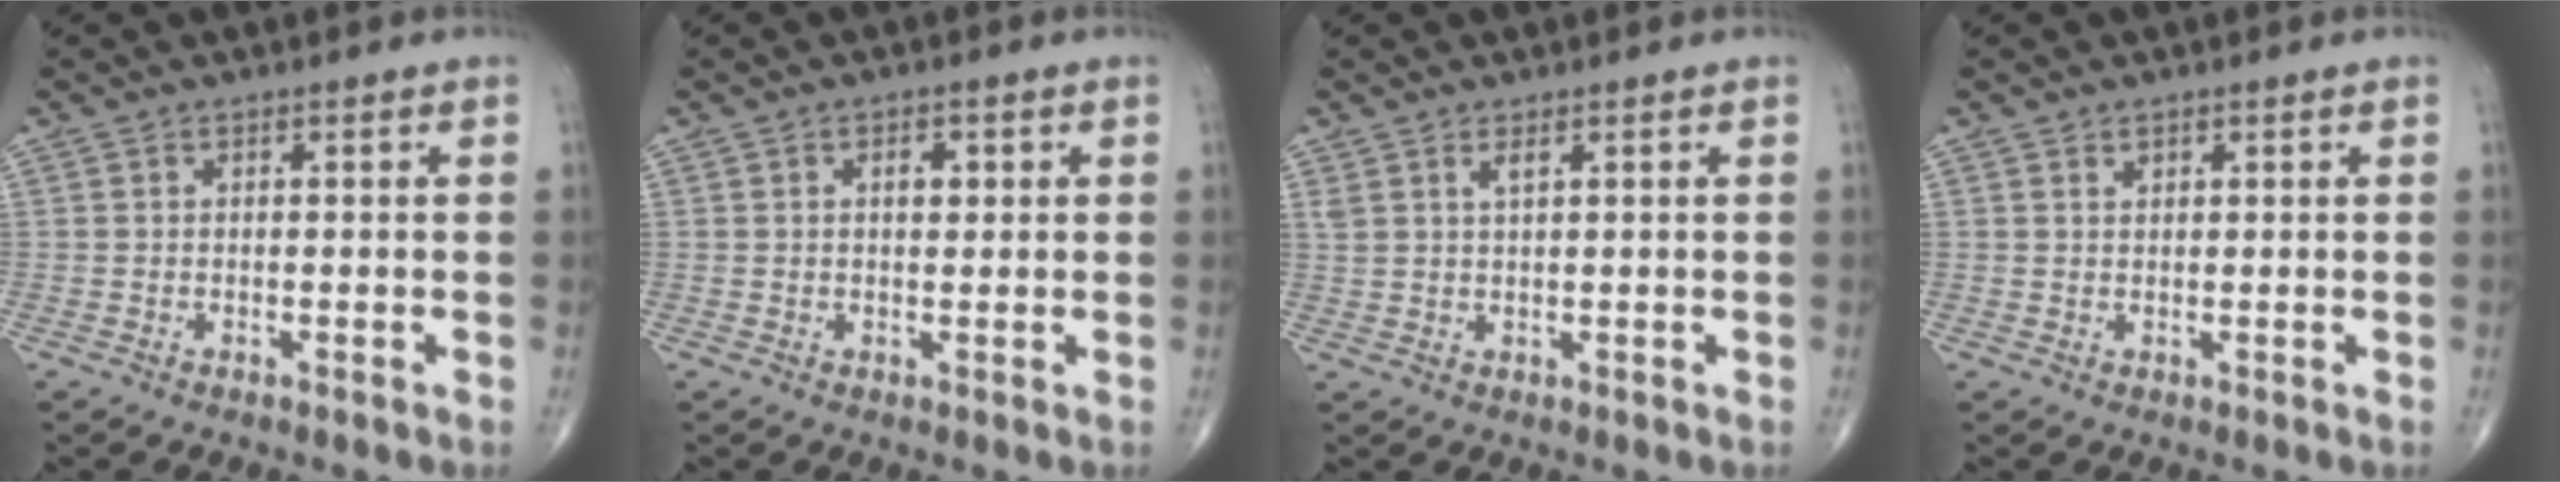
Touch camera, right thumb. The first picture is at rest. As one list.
[{"total": 2.9, "force": [0.8, 1.6, 2.2], "torque": [-0.026, -0.001, 0.010]}, {"total": 2.2, "force": [1.3, 0.7, 1.6], "torque": [-0.034, -0.002, 0.029]}, {"total": 1.2, "force": [0.8, 0.8, 0.6], "torque": [-0.002, -0.004, 0.012]}]